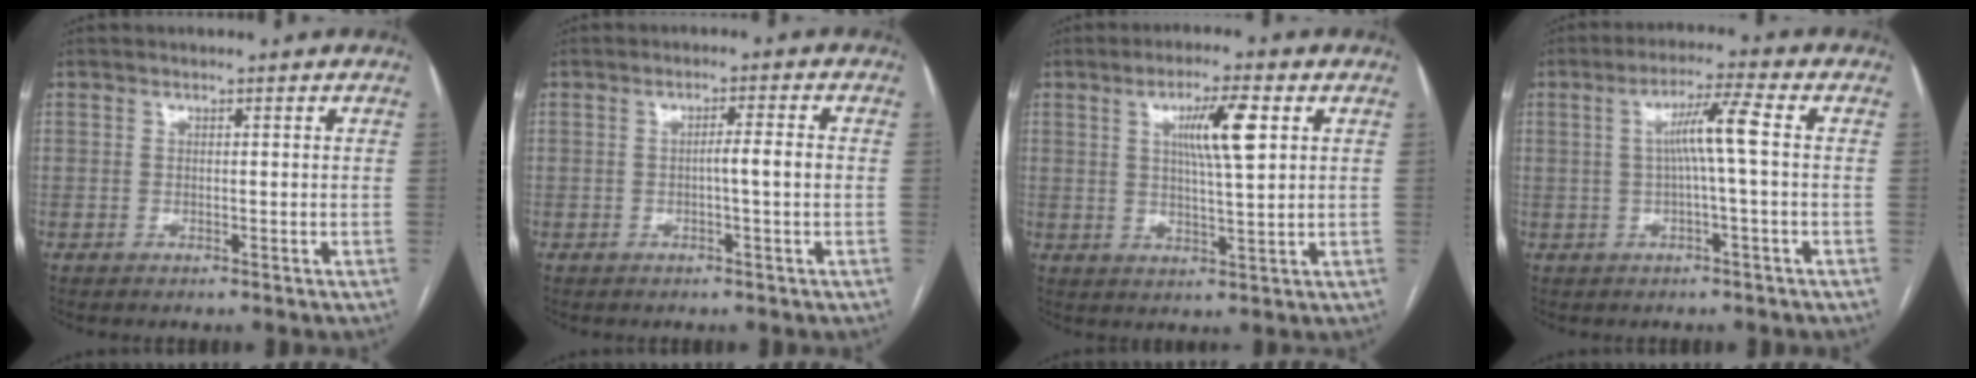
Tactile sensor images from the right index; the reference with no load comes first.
{"total": 3.0, "force": [-0.4, -0.2, 2.9], "torque": [-0.045, 0.005, -0.006]}
{"total": 7.7, "force": [2.4, 0.6, 7.3], "torque": [-0.128, 0.004, 0.042]}
{"total": 6.1, "force": [0.4, -0.6, 6.1], "torque": [-0.107, 0.013, 0.010]}